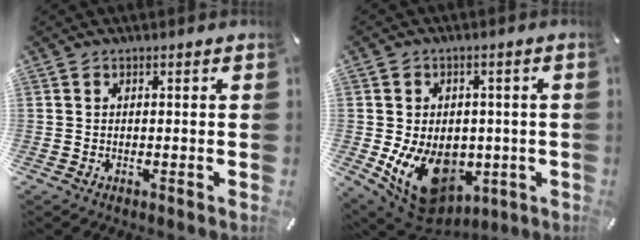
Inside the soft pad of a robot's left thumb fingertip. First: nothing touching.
{"total": 15.4, "force": [-4.1, 11.7, 9.1], "torque": [-0.145, 0.007, -0.058]}